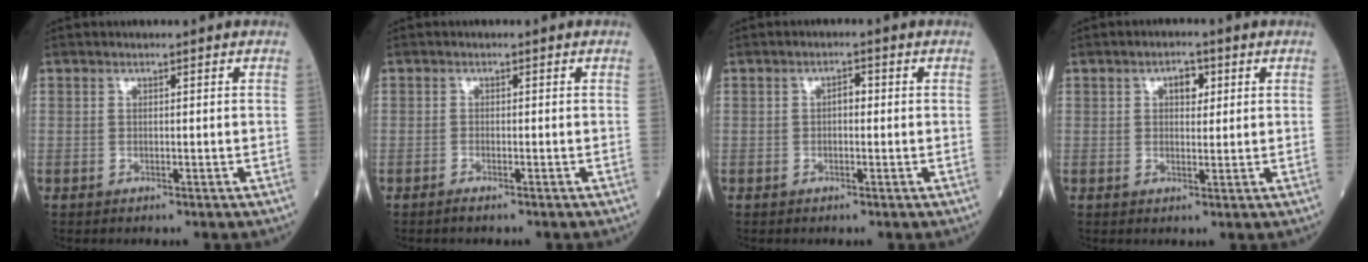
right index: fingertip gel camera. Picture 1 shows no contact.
{"total": 1.0, "force": [-0.8, 0.0, 0.5], "torque": [-0.011, -0.001, -0.014]}
{"total": 1.5, "force": [0.0, 0.8, 1.2], "torque": [-0.014, 0.005, -0.004]}
{"total": 3.0, "force": [1.1, 1.7, 2.2], "torque": [-0.031, 0.008, 0.015]}